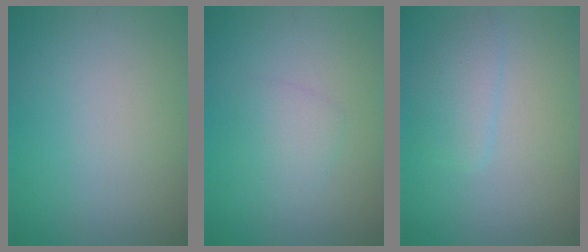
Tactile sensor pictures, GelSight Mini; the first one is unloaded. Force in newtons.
{"total": 1.5, "press": 1.5, "slide": 0.0}
{"total": 2.1, "press": 2.1, "slide": 0.1}